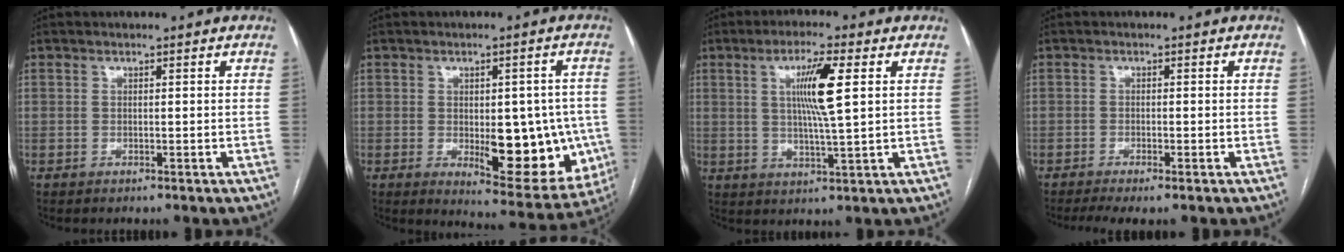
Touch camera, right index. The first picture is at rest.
{"total": 14.6, "force": [-2.3, 5.9, 13.1], "torque": [-0.156, 0.000, -0.011]}
{"total": 8.2, "force": [2.2, 0.1, 7.9], "torque": [-0.146, -0.002, 0.038]}
{"total": 4.3, "force": [-3.0, 0.8, 3.0], "torque": [-0.052, -0.008, -0.046]}